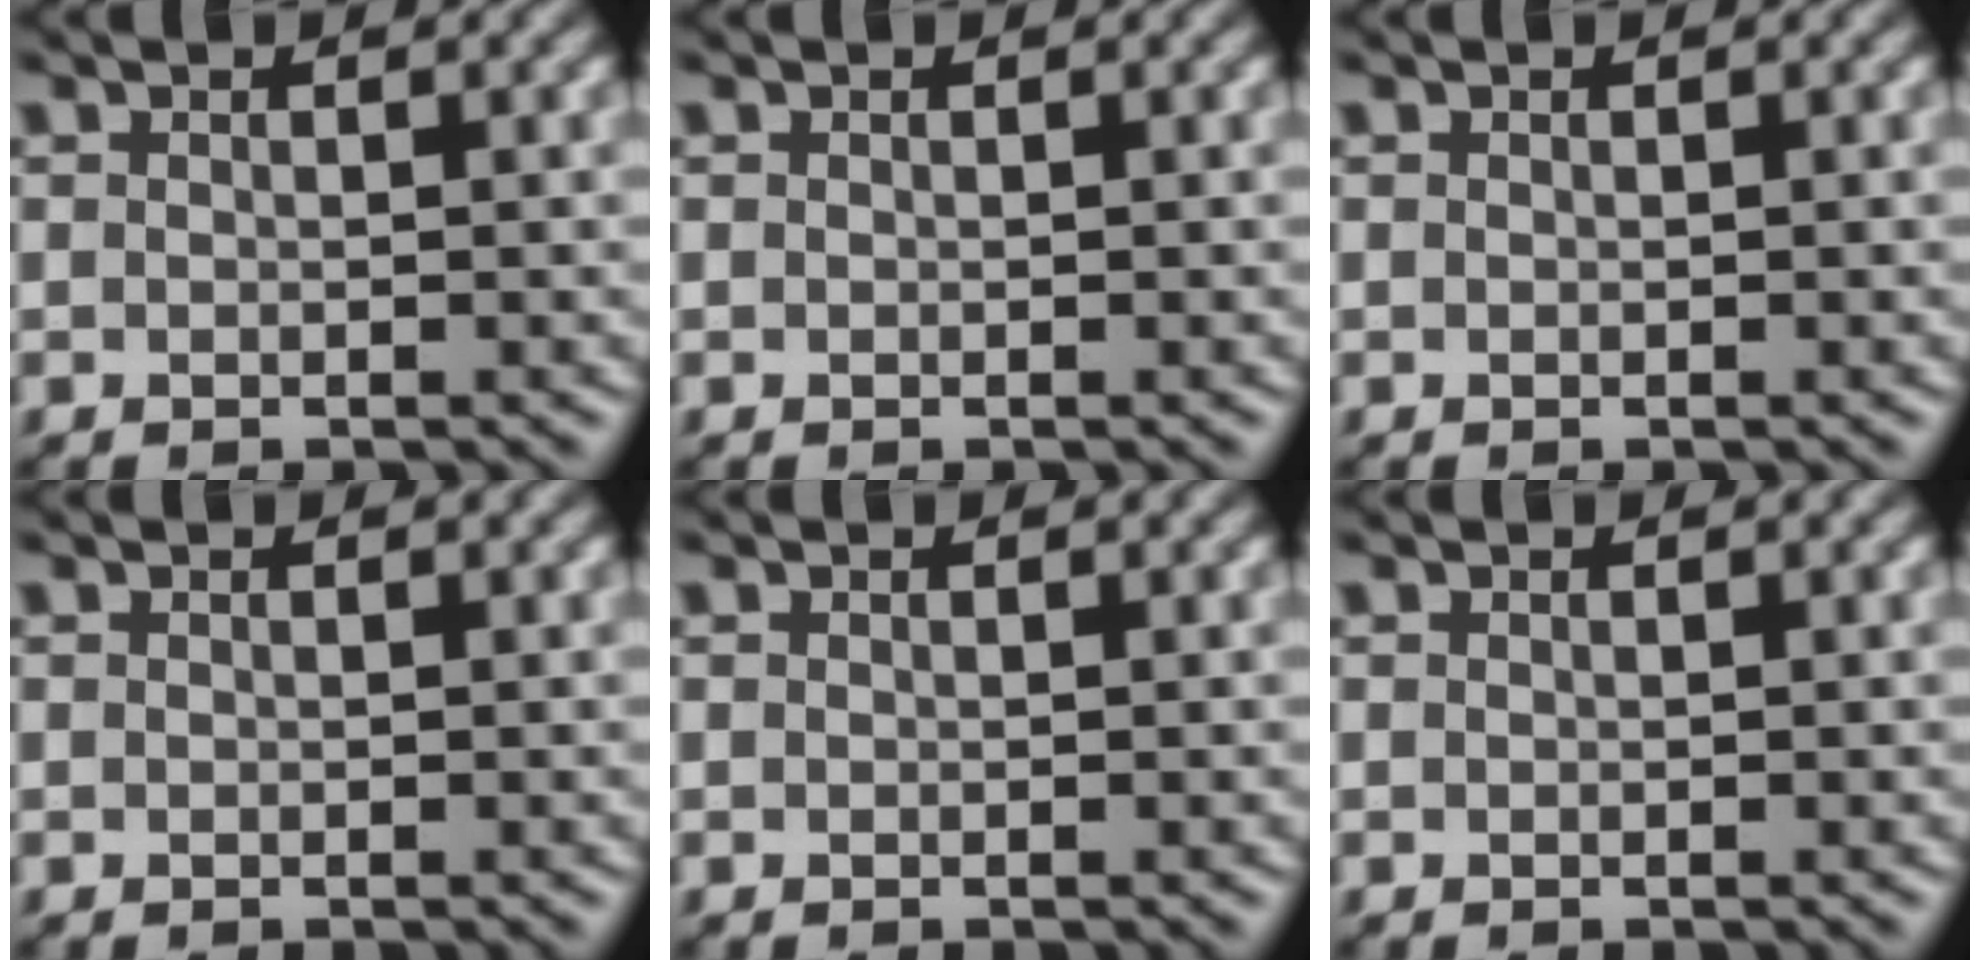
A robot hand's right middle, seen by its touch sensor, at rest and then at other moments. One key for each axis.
{"total": 0.0}
{"total": 0.0}
{"total": 0.0}
{"total": 0.0}
{"total": 0.0}